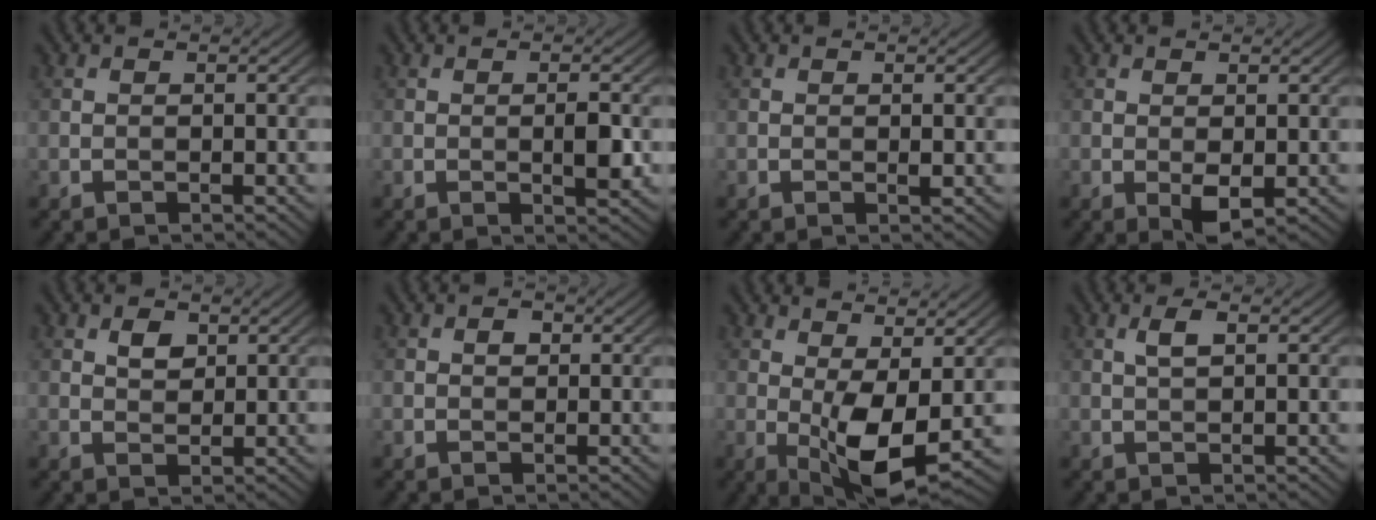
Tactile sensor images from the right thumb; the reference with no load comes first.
{"total": 2.6, "force": [-0.1, 0.5, 2.5], "torque": [-0.044, 0.001, -0.003]}
{"total": 0.7, "force": [0.1, 0.1, 0.7], "torque": [-0.013, -0.002, 0.001]}
{"total": 2.1, "force": [-0.2, 1.0, 1.8], "torque": [-0.034, -0.005, -0.001]}
{"total": 2.4, "force": [1.2, 1.6, 1.4], "torque": [-0.025, -0.001, 0.022]}
{"total": 1.2, "force": [0.3, 0.9, 0.7], "torque": [-0.011, -0.001, 0.003]}
{"total": 8.1, "force": [-0.2, 3.1, 7.4], "torque": [-0.135, -0.005, 0.000]}
{"total": 2.1, "force": [0.8, 0.6, 1.9], "torque": [-0.041, 0.004, 0.015]}